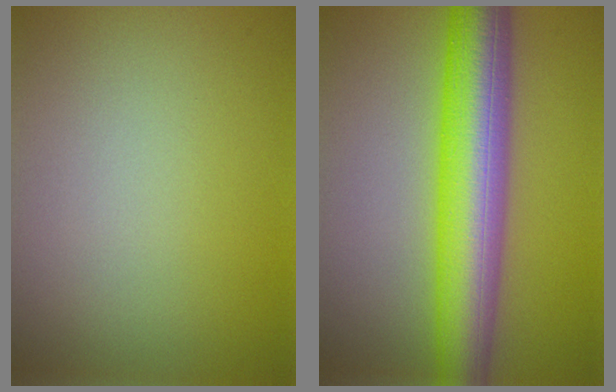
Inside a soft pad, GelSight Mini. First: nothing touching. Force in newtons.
{"total": 9.7, "press": 9.7, "slide": 0.2}